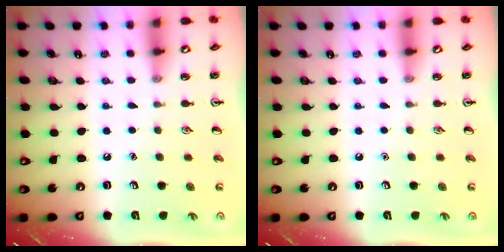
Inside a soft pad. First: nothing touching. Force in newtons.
{"total": 0.0}